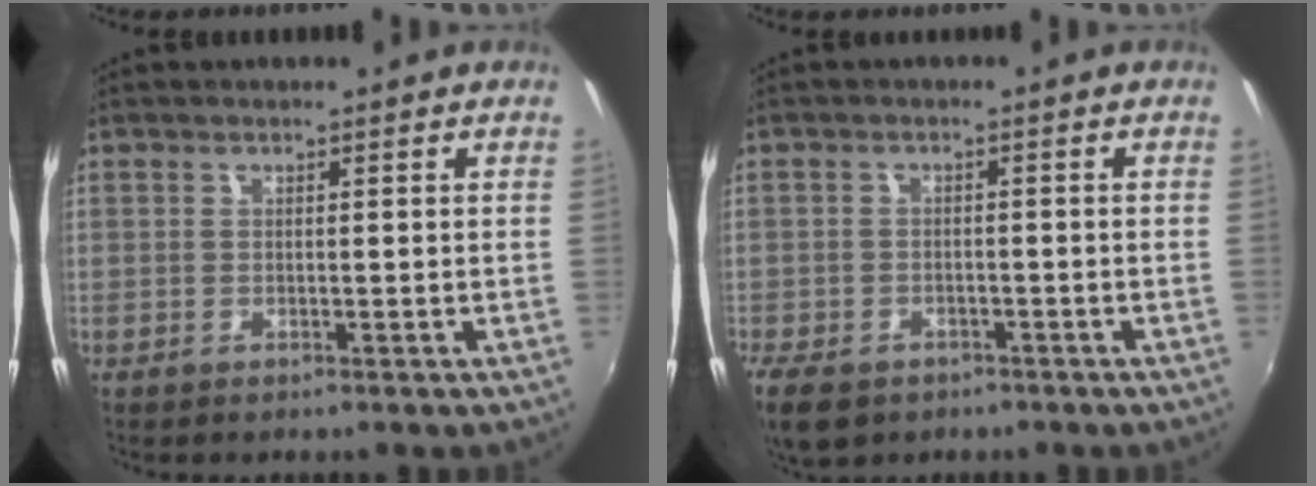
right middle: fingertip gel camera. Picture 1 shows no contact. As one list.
[{"total": 8.0, "force": [-5.2, 4.7, 3.9], "torque": [-0.103, -0.023, -0.088]}]